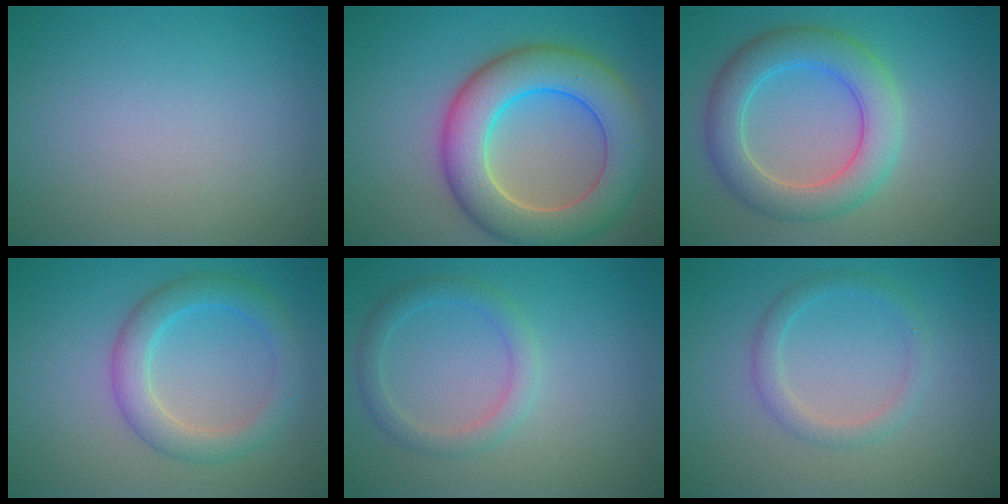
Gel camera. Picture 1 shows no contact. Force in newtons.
{"total": 9.1, "press": 9.1, "slide": 0.5}
{"total": 6.0, "press": 6.0, "slide": 0.5}
{"total": 3.9, "press": 3.9, "slide": 0.1}
{"total": 2.3, "press": 2.3, "slide": 0.0}
{"total": 2.0, "press": 2.0, "slide": 0.1}